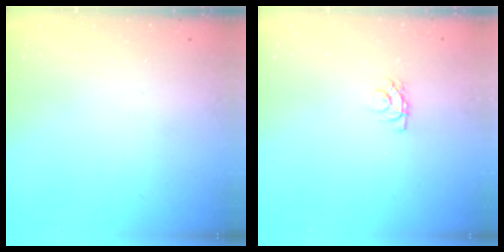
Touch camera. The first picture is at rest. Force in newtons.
{"total": 4.2, "press": 4.2, "slide": 0.5}